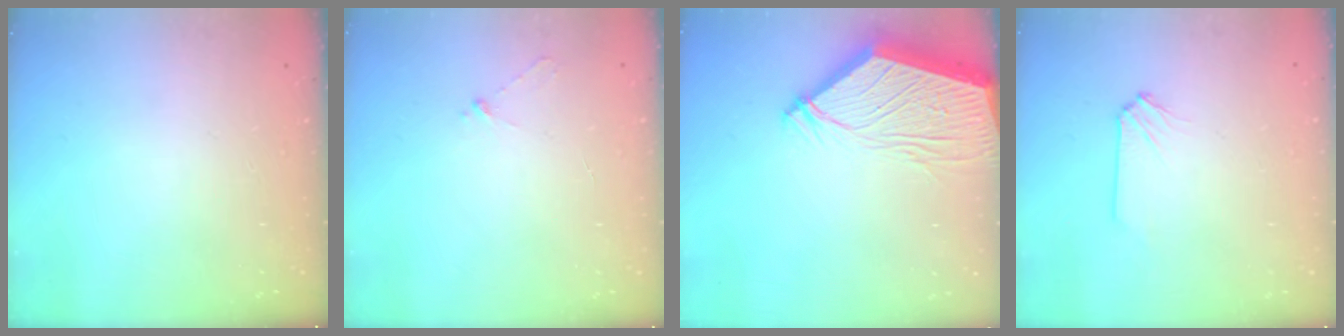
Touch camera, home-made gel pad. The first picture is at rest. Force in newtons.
{"total": 3.1, "press": 3.1, "slide": 0.4}
{"total": 12.0, "press": 11.9, "slide": 1.5}
{"total": 0.0}